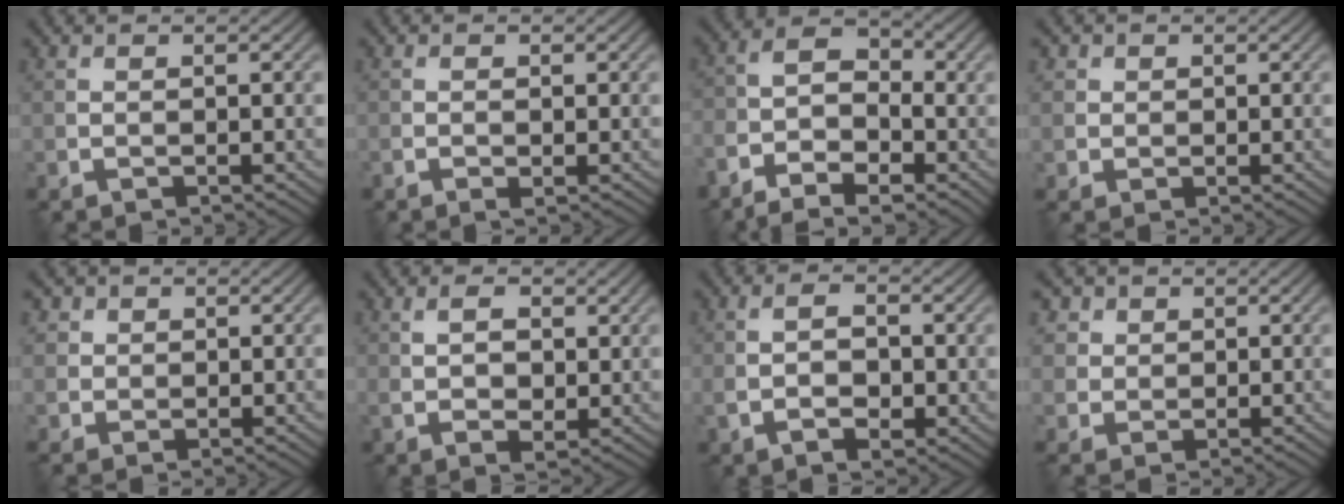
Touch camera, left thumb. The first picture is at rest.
{"total": 1.1, "force": [-0.3, 0.5, 1.0], "torque": [-0.017, -0.001, -0.006]}
{"total": 8.2, "force": [-4.8, 3.8, 5.5], "torque": [-0.101, -0.006, -0.099]}
{"total": 2.2, "force": [0.8, 2.0, 0.4], "torque": [-0.012, -0.006, 0.018]}
{"total": 3.2, "force": [1.3, 2.8, 0.9], "torque": [-0.035, -0.004, 0.032]}
{"total": 4.3, "force": [1.1, 2.3, 3.5], "torque": [-0.071, -0.003, 0.022]}
{"total": 4.3, "force": [-0.7, 2.4, 3.5], "torque": [-0.072, -0.004, -0.014]}
{"total": 4.6, "force": [2.1, 3.8, 1.4], "torque": [-0.066, -0.004, 0.046]}